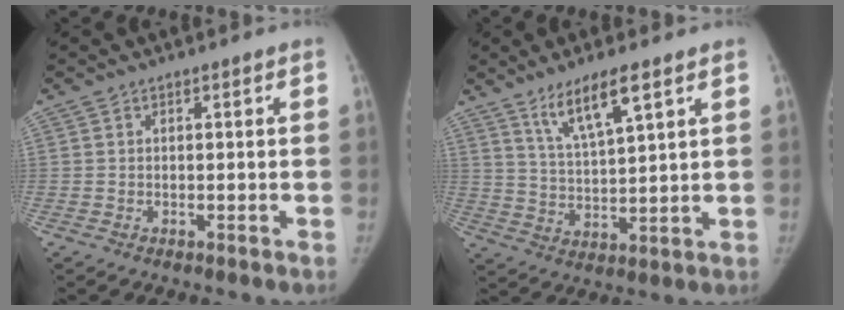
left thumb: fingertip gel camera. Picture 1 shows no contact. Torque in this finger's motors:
{"motor_torque": [0.06, 0.10, 0.12, -0.09, 0.07]}